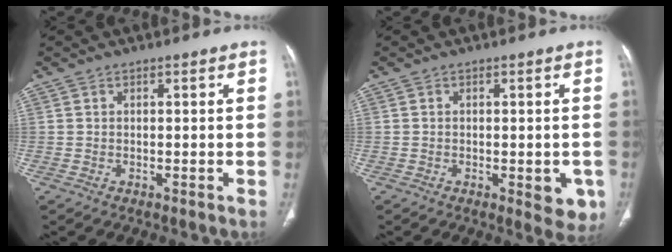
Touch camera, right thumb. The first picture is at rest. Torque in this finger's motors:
{"motor_torque": [0.50, 0.97, -0.21, 0.09, 0.12]}